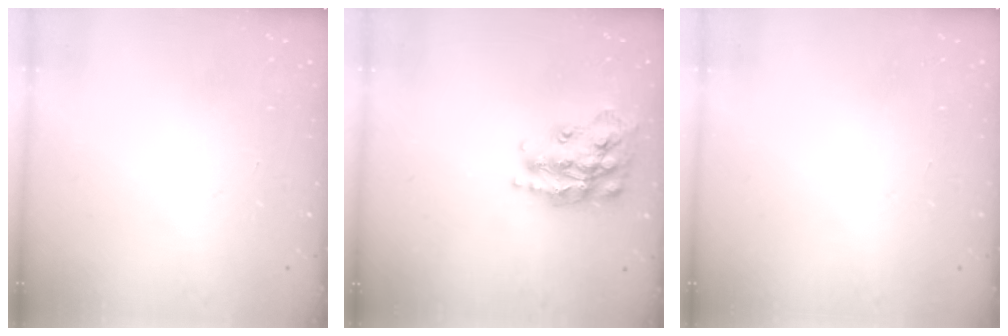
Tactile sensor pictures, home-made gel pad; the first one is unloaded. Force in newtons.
{"total": 18.2, "press": 18.2, "slide": 1.2}
{"total": 0.0}